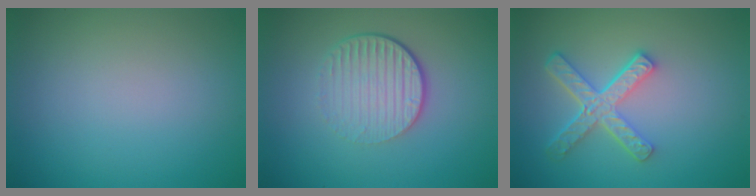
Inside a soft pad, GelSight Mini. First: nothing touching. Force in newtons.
{"total": 4.7, "press": 2.9, "slide": 3.7}
{"total": 4.5, "press": 3.3, "slide": 3.1}